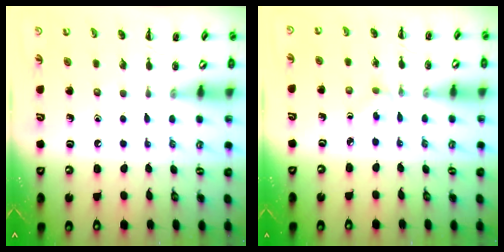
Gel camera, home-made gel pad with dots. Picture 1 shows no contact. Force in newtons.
{"total": 1.5, "press": 1.3, "slide": 0.8}